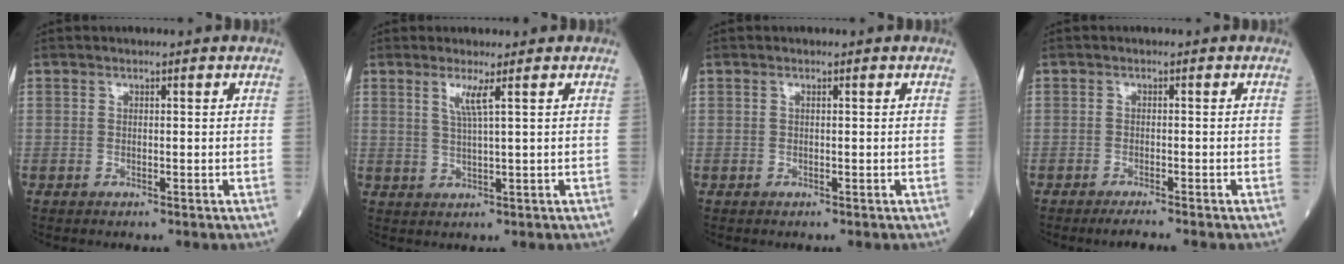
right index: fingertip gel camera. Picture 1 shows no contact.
{"total": 2.8, "force": [1.3, -0.6, 2.4], "torque": [-0.051, -0.006, 0.028]}
{"total": 0.0}
{"total": 2.0, "force": [-1.6, -0.3, 1.1], "torque": [-0.021, -0.003, -0.030]}